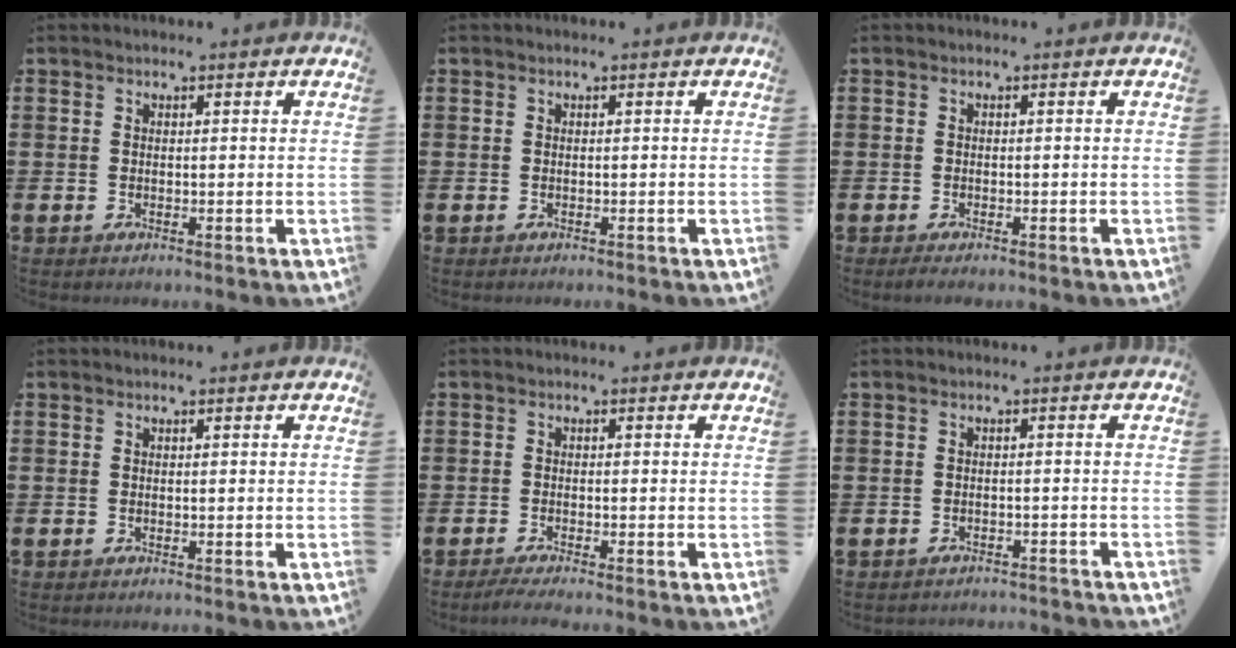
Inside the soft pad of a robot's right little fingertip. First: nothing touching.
{"total": 0.0}
{"total": 0.8, "force": [-0.7, 0.2, 0.5], "torque": [-0.010, -0.003, -0.013]}
{"total": 0.0}
{"total": 1.4, "force": [-1.0, 0.0, 0.9], "torque": [-0.014, -0.001, -0.019]}
{"total": 1.1, "force": [-1.1, 0.0, -0.1], "torque": [-0.003, 0.003, -0.024]}